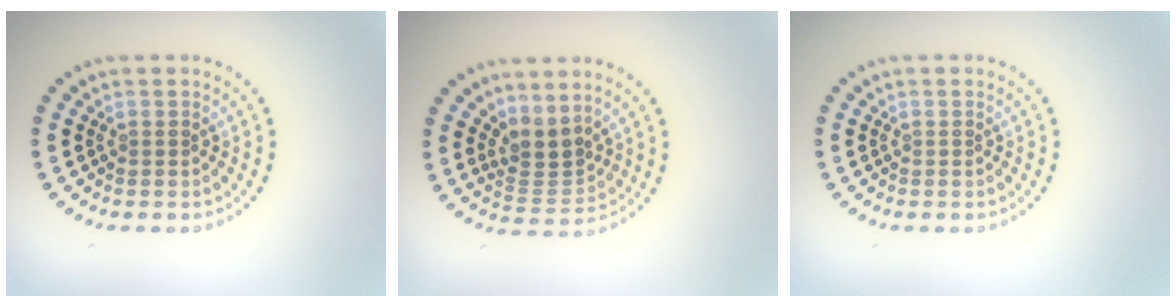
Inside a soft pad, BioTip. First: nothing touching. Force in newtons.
{"total": 2.9, "press": 2.1, "slide": 2.0}
{"total": 0.0}